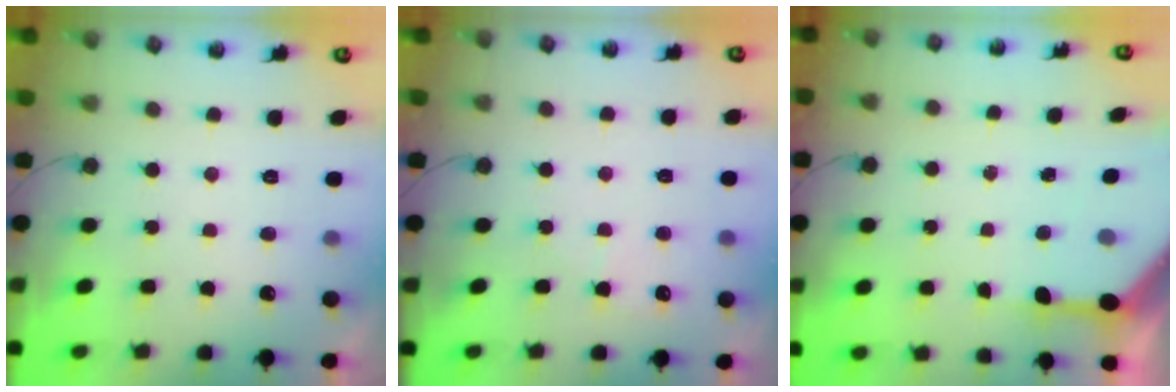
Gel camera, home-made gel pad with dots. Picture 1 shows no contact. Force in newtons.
{"total": 4.5, "press": 4.5, "slide": 0.4}
{"total": 6.7, "press": 6.7, "slide": 0.7}